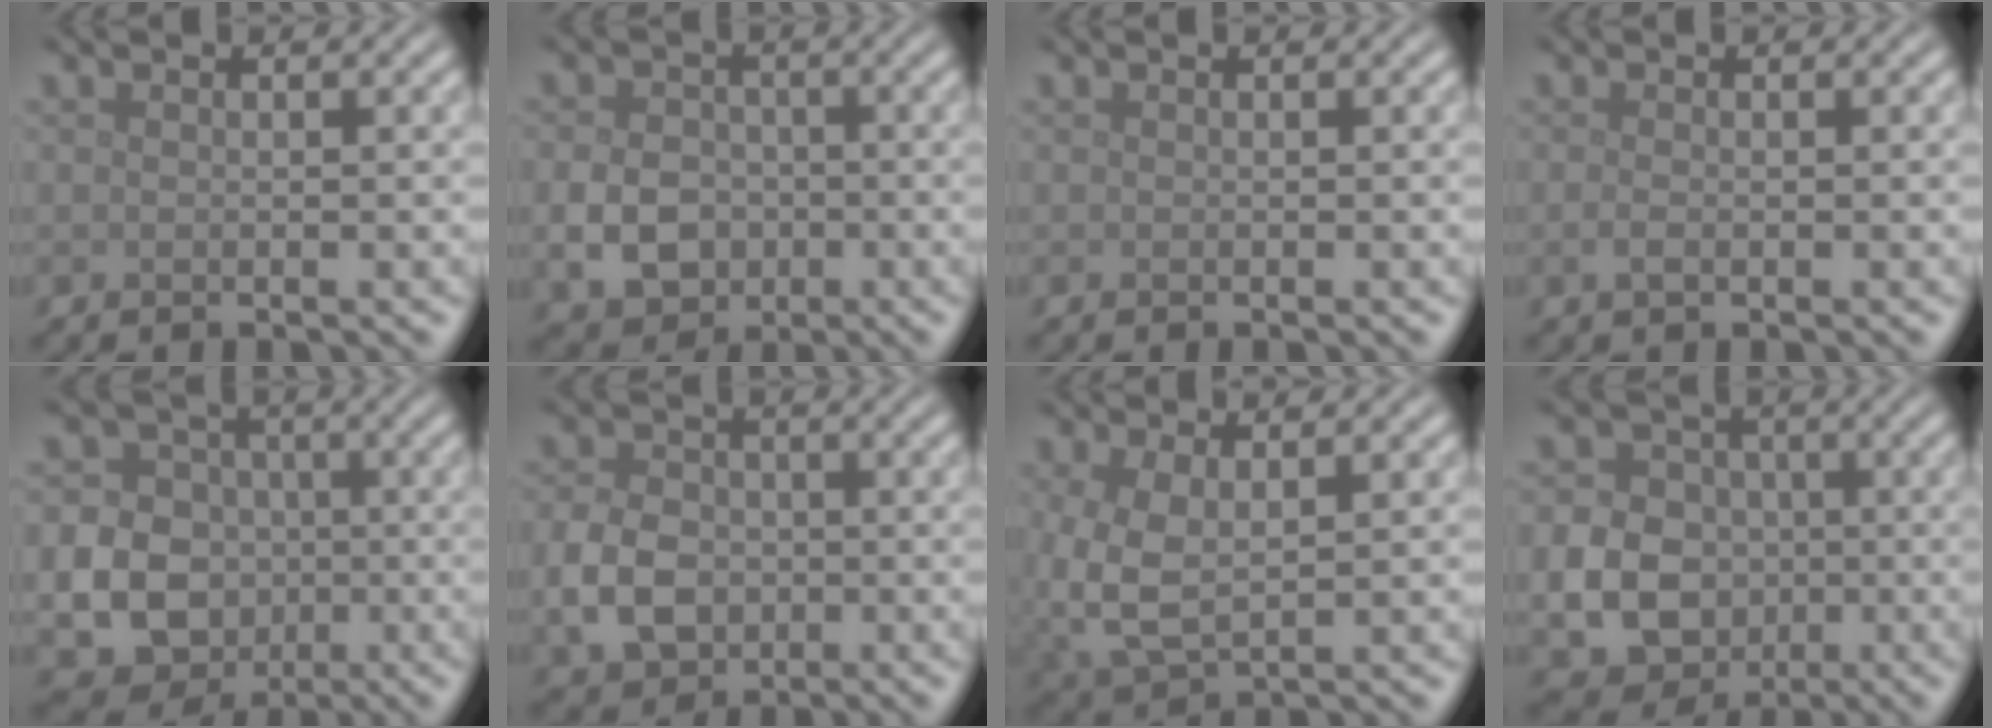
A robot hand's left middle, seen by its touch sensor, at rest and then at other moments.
{"total": 4.5, "force": [-1.0, 3.7, 2.4], "torque": [-0.047, -0.003, -0.024]}
{"total": 0.0}
{"total": 0.9, "force": [-0.2, 0.4, 0.7], "torque": [-0.019, -0.003, -0.006]}
{"total": 12.4, "force": [-3.1, 11.3, 4.0], "torque": [-0.092, -0.024, -0.063]}
{"total": 5.3, "force": [-1.3, 4.1, 3.1], "torque": [-0.070, -0.004, -0.032]}
{"total": 4.7, "force": [0.2, 2.6, 3.9], "torque": [-0.108, -0.008, 0.010]}
{"total": 7.1, "force": [-1.5, 6.2, 3.2], "torque": [-0.062, -0.008, -0.037]}